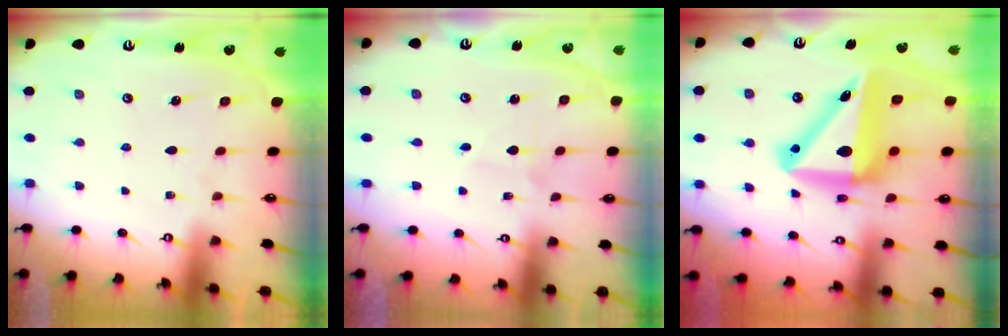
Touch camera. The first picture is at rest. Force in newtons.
{"total": 1.1, "press": 1.1, "slide": 0.1}
{"total": 15.5, "press": 15.1, "slide": 3.4}